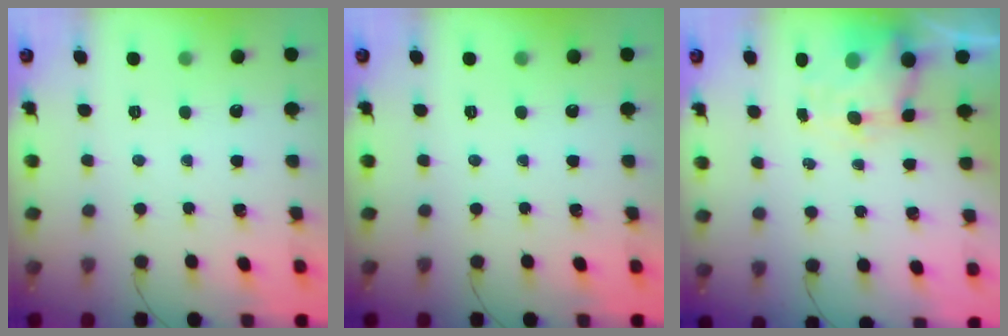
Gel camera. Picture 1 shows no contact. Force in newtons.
{"total": 0.0}
{"total": 5.7, "press": 5.6, "slide": 0.9}